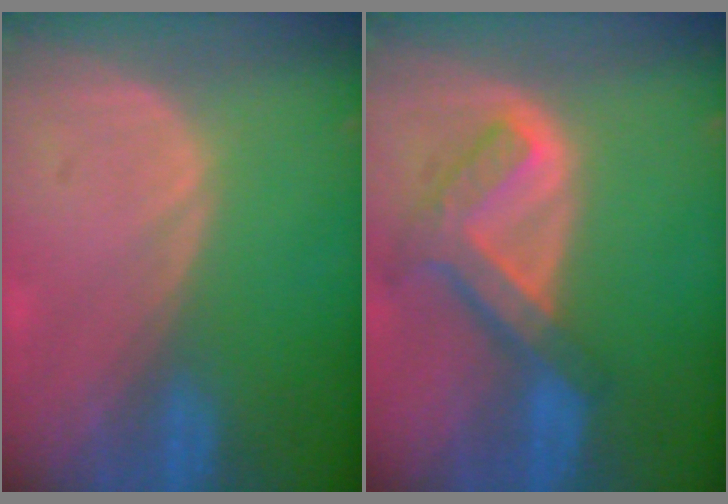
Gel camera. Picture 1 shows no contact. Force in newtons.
{"total": 7.6, "press": 6.5, "slide": 4.0}